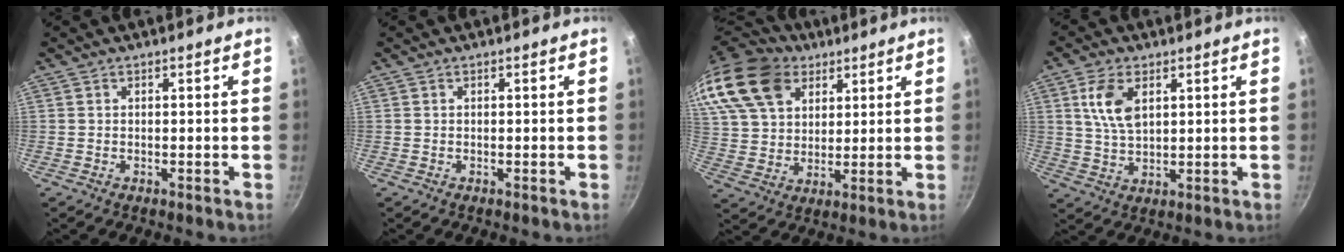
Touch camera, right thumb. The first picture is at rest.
{"total": 0.0}
{"total": 20.3, "force": [11.8, 13.5, 9.7], "torque": [-0.192, -0.006, 0.224]}
{"total": 7.8, "force": [2.8, 4.4, 5.9], "torque": [-0.110, -0.009, 0.056]}